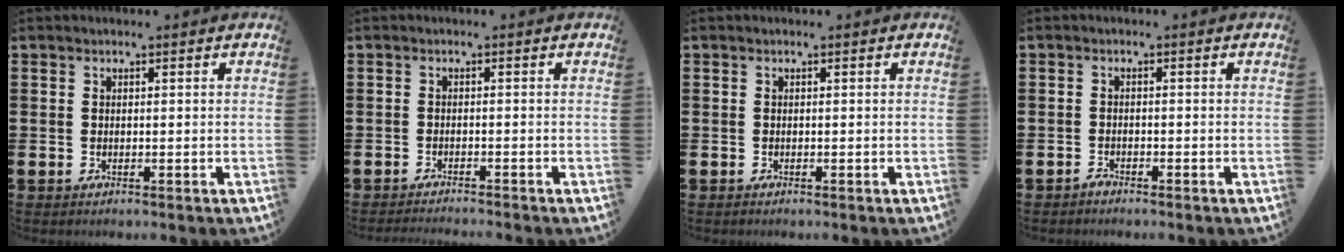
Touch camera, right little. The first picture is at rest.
{"total": 1.0, "force": [-0.9, -0.2, 0.0], "torque": [0.001, 0.001, -0.019]}
{"total": 0.0}
{"total": 0.8, "force": [-0.8, 0.1, 0.0], "torque": [-0.003, -0.002, -0.016]}